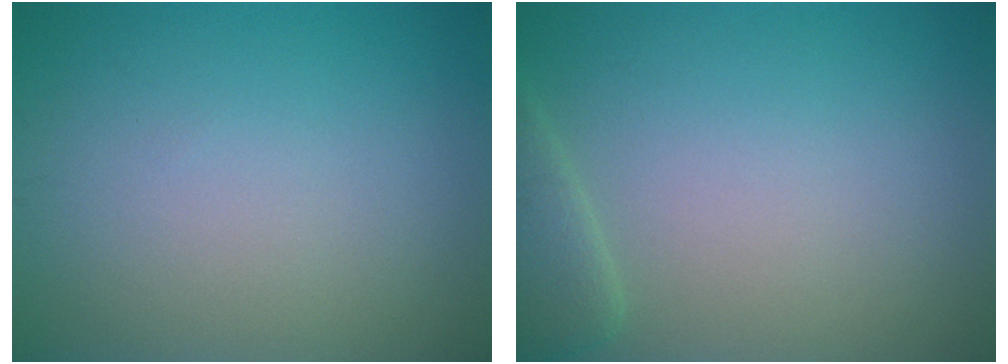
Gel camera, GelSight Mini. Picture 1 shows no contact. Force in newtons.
{"total": 2.2, "press": 2.2, "slide": 0.3}